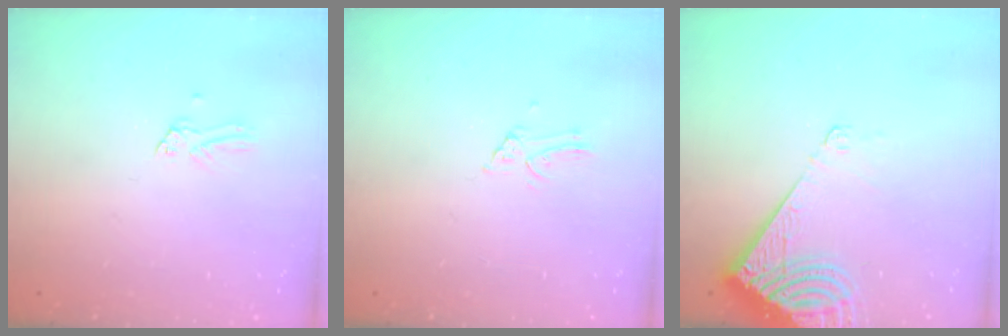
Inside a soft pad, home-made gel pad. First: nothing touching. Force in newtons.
{"total": 1.6, "press": 1.5, "slide": 0.1}
{"total": 13.5, "press": 13.3, "slide": 1.9}